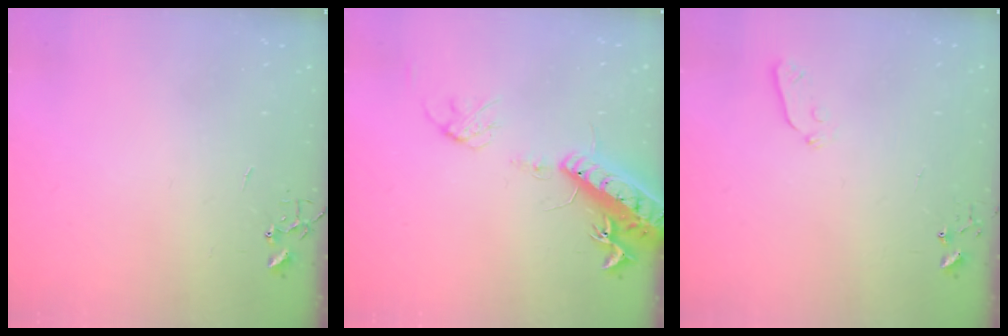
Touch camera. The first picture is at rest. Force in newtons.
{"total": 16.2, "press": 15.7, "slide": 3.7}
{"total": 3.9, "press": 3.8, "slide": 0.8}